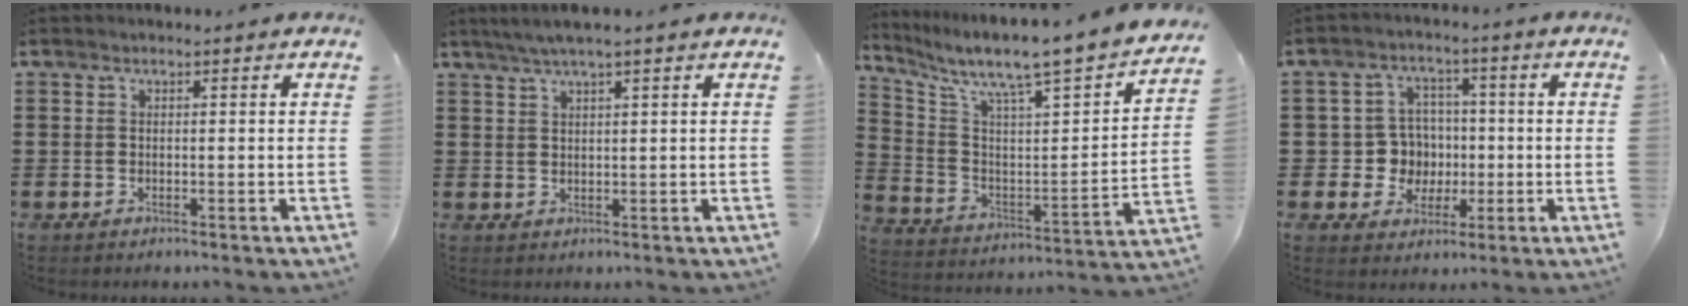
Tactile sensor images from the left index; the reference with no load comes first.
{"total": 2.5, "force": [1.7, -0.2, 1.8], "torque": [-0.035, 0.002, 0.031]}
{"total": 6.1, "force": [5.3, -0.3, 3.0], "torque": [-0.090, -0.061, 0.074]}
{"total": 6.7, "force": [-0.2, 6.5, 1.6], "torque": [-0.049, 0.014, -0.001]}